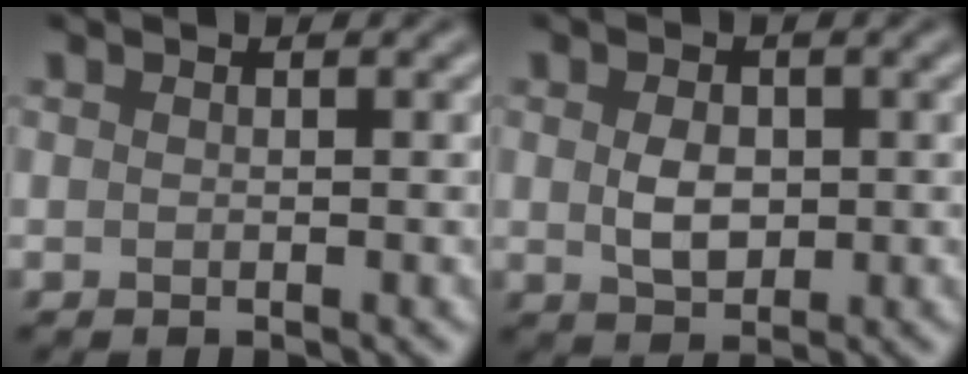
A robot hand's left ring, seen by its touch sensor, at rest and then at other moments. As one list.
[{"total": 2.8, "force": [0.1, 1.9, 2.0], "torque": [-0.043, 0.000, 0.003]}]